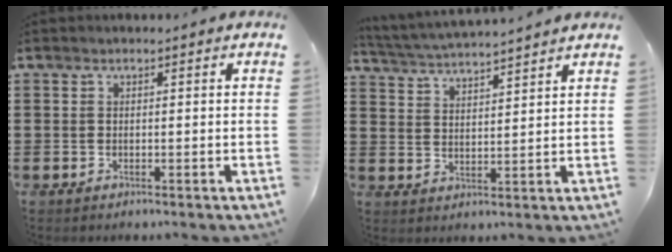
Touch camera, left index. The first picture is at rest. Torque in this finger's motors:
{"motor_torque": [-0.05, 0.32, 0.20, 0.05]}